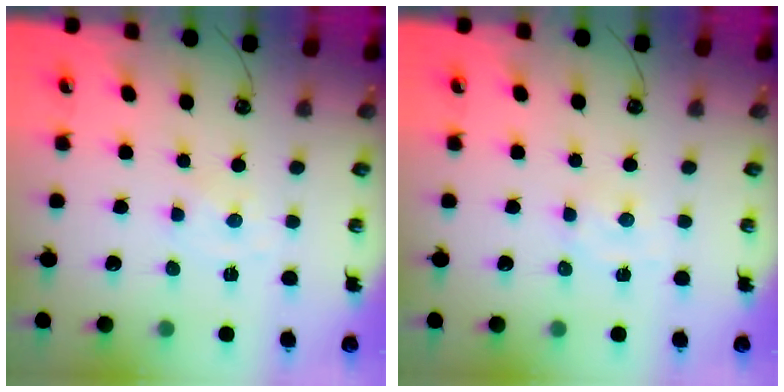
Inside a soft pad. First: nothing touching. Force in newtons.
{"total": 1.6, "press": 1.6, "slide": 0.1}